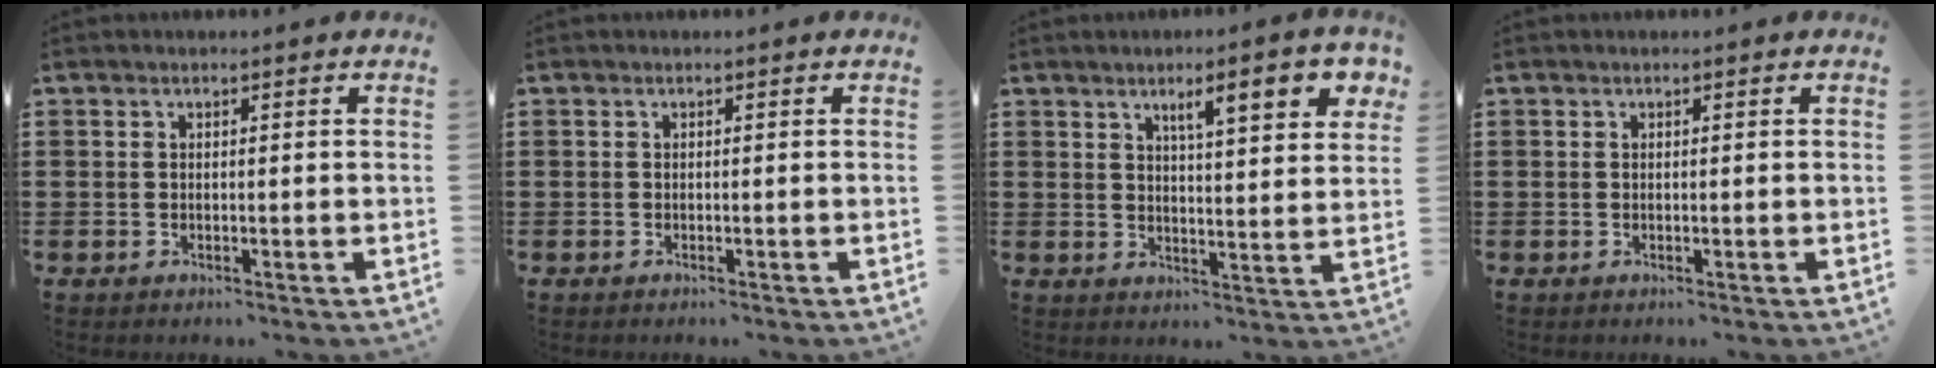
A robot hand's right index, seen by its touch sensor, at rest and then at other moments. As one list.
[{"total": 0.0}, {"total": 7.2, "force": [4.1, 1.6, 5.7], "torque": [-0.096, -0.004, 0.062]}, {"total": 0.0}]